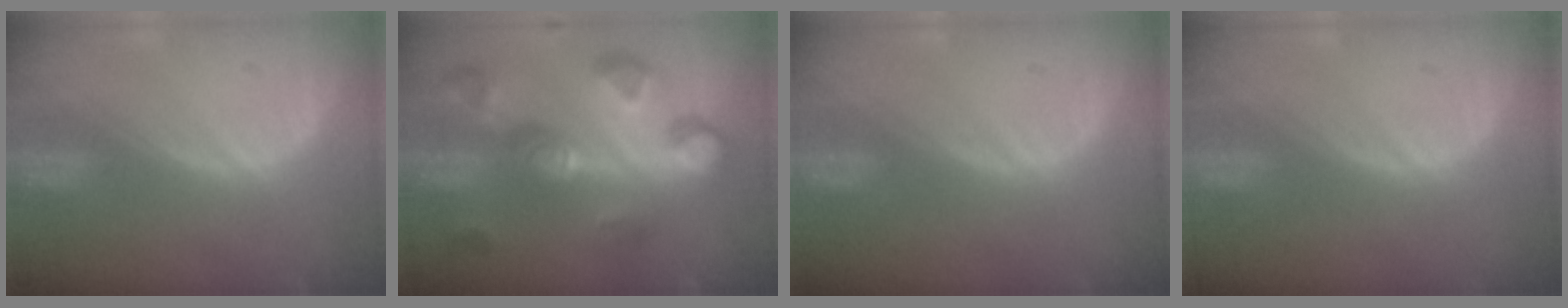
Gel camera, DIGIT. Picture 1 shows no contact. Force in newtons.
{"total": 11.1, "press": 10.0, "slide": 4.8}
{"total": 0.0}
{"total": 0.0}